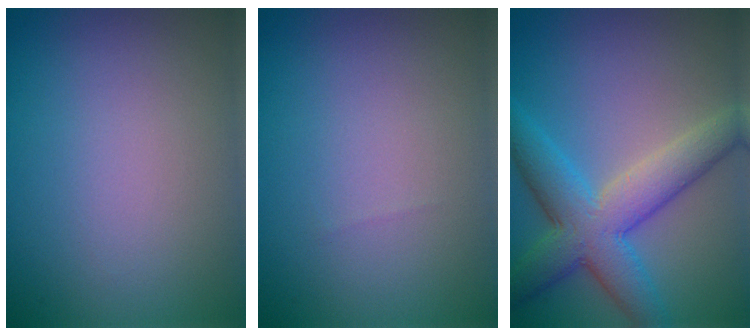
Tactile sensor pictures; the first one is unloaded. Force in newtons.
{"total": 0.0}
{"total": 7.1, "press": 7.1, "slide": 0.3}